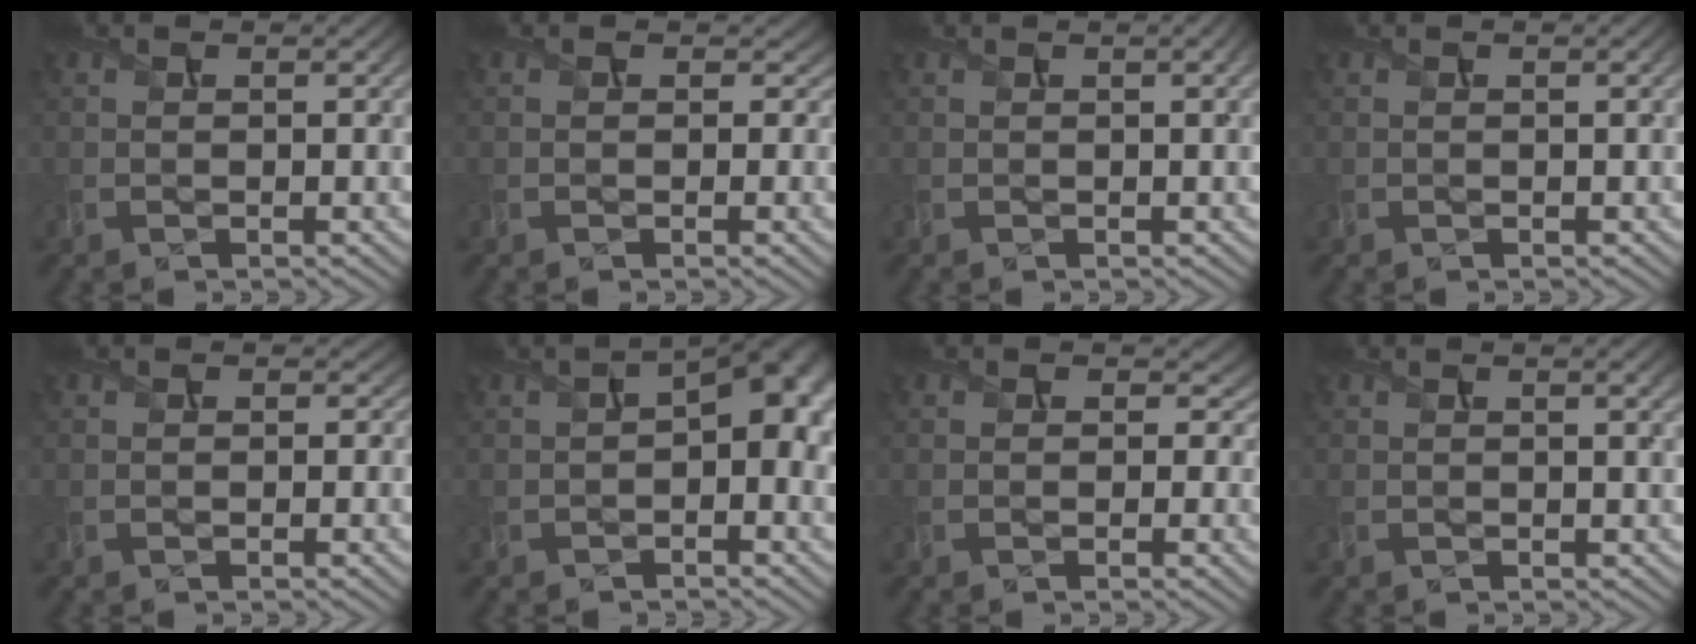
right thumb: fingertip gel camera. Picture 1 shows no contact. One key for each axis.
{"total": 1.9, "fx": 0.4, "fy": 1.7, "fz": 0.8, "tx": -0.016, "ty": -0.010, "tz": 0.006}
{"total": 1.7, "fx": 0.5, "fy": 0.4, "fz": 1.5, "tx": -0.019, "ty": 0.006, "tz": 0.008}
{"total": 0.0}
{"total": 1.0, "fx": 0.1, "fy": 0.9, "fz": 0.1, "tx": -0.005, "ty": -0.006, "tz": 0.001}
{"total": 7.5, "fx": 0.0, "fy": 4.0, "fz": 6.3, "tx": -0.105, "ty": 0.000, "tz": 0.001}
{"total": 3.3, "fx": 0.4, "fy": 2.8, "fz": 1.6, "tx": -0.029, "ty": -0.014, "tz": 0.005}
{"total": 1.4, "fx": 0.6, "fy": 0.3, "fz": 1.2, "tx": -0.017, "ty": 0.002, "tz": 0.010}